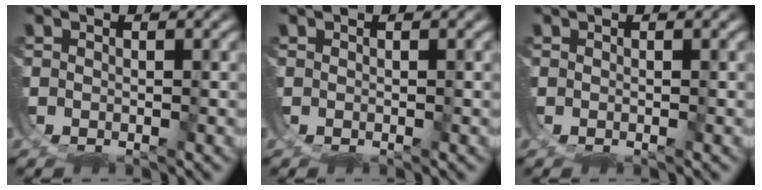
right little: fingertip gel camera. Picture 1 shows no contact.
{"total": 0.0}
{"total": 0.0}